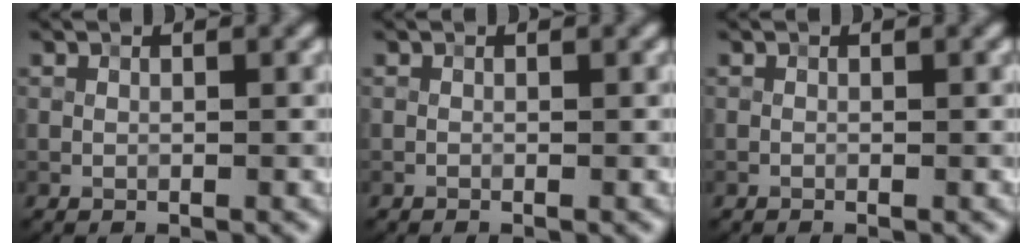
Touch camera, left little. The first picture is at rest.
{"total": 0.0}
{"total": 0.0}